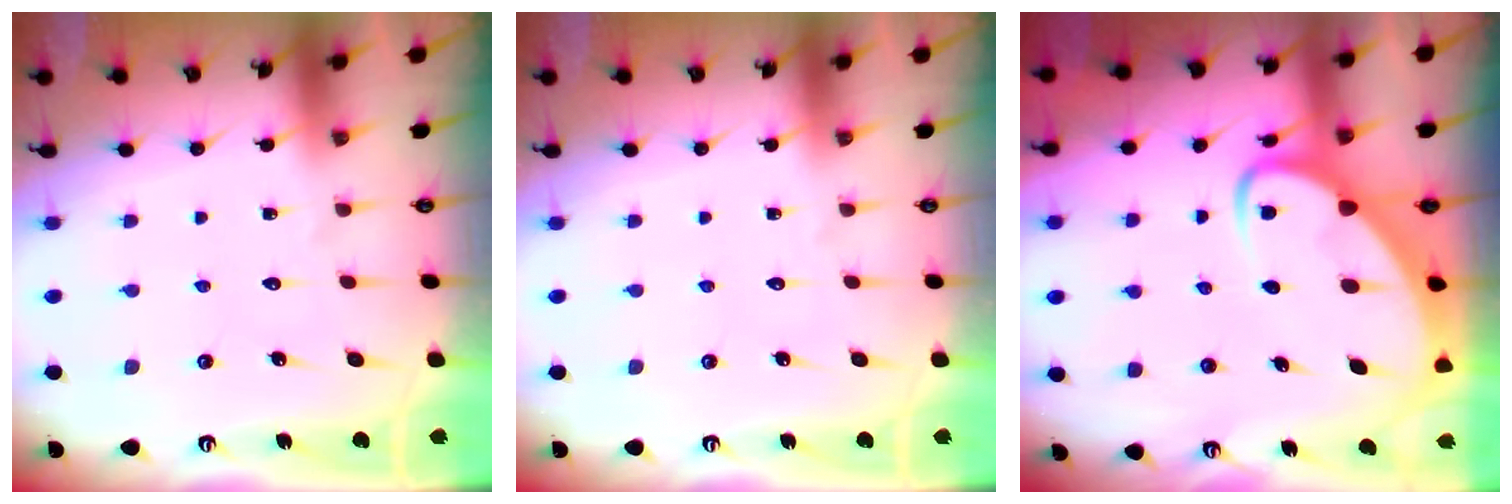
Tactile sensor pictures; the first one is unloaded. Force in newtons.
{"total": 0.0}
{"total": 5.9, "press": 5.9, "slide": 0.6}